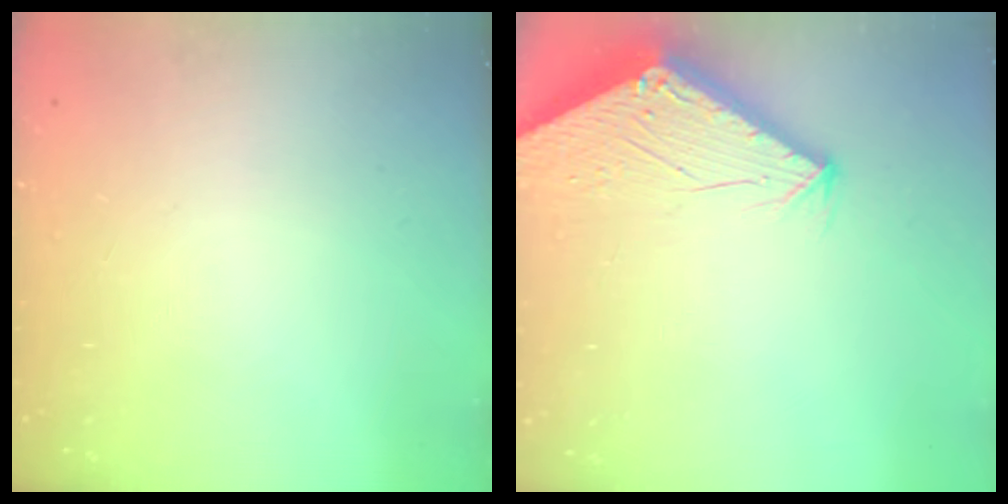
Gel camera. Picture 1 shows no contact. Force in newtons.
{"total": 2.7, "press": 2.7, "slide": 0.1}